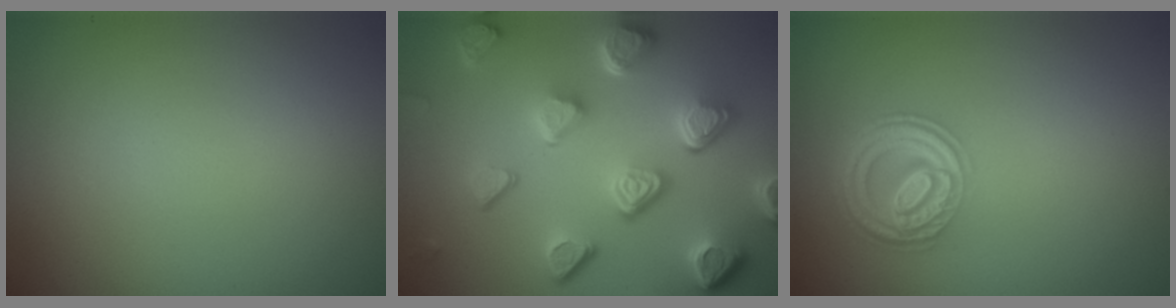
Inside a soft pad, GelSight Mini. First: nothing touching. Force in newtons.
{"total": 7.6, "press": 5.7, "slide": 5.1}
{"total": 4.5, "press": 3.4, "slide": 3.0}